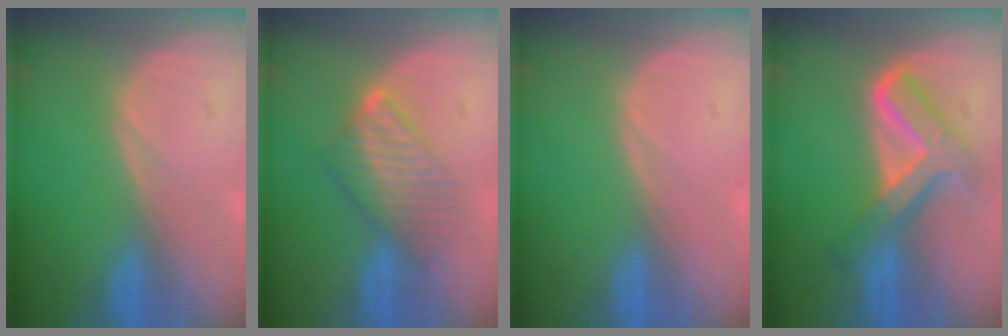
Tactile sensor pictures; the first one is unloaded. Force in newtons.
{"total": 6.4, "press": 6.3, "slide": 0.8}
{"total": 0.5, "press": 0.1, "slide": 0.5}
{"total": 8.2, "press": 8.2, "slide": 0.7}